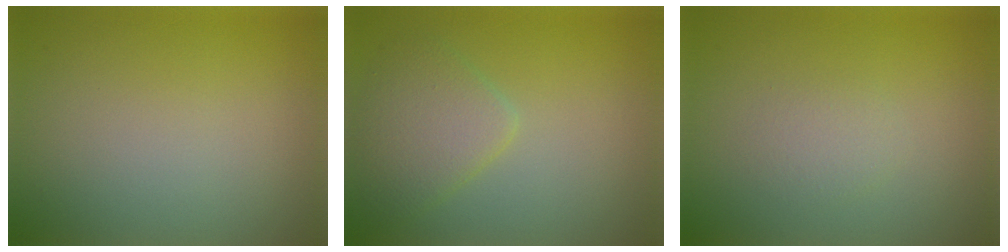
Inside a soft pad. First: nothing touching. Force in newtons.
{"total": 3.4, "press": 3.3, "slide": 0.1}
{"total": 1.2, "press": 1.2, "slide": 0.0}